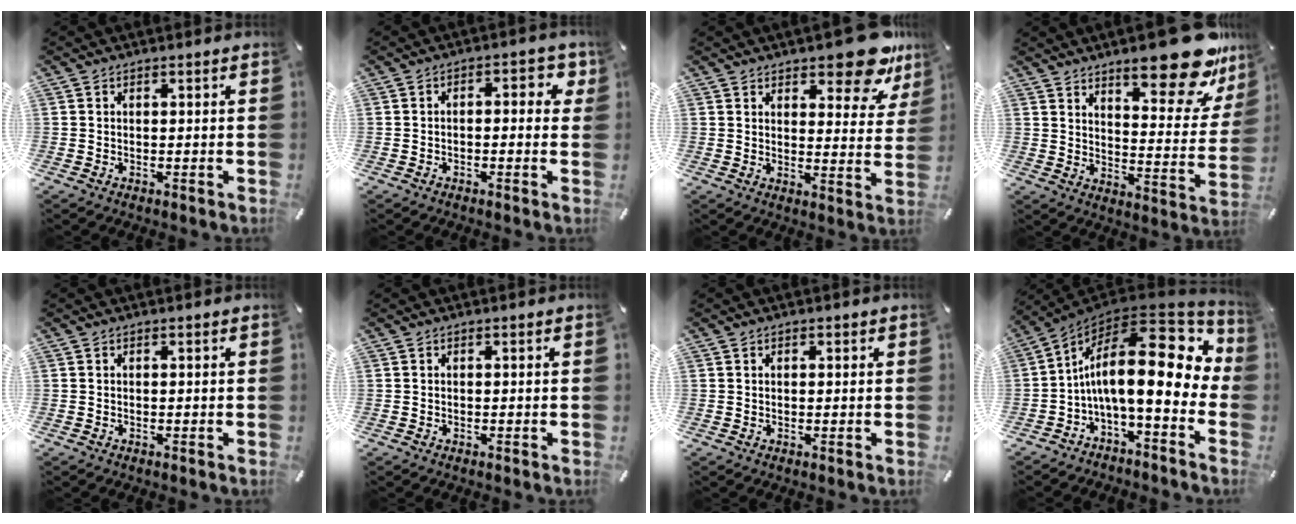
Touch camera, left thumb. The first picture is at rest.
{"total": 4.6, "force": [-0.5, 2.3, 4.0], "torque": [-0.051, 0.007, -0.018]}
{"total": 12.9, "force": [9.8, 5.1, 6.8], "torque": [-0.073, -0.071, 0.168]}
{"total": 21.4, "force": [14.9, 7.2, 13.6], "torque": [-0.177, -0.114, 0.244]}
{"total": 0.0}
{"total": 0.0}
{"total": 0.6, "force": [0.2, 0.5, 0.3], "torque": [-0.005, 0.003, 0.004]}
{"total": 22.0, "force": [3.7, 8.1, 20.1], "torque": [-0.339, -0.050, 0.060]}